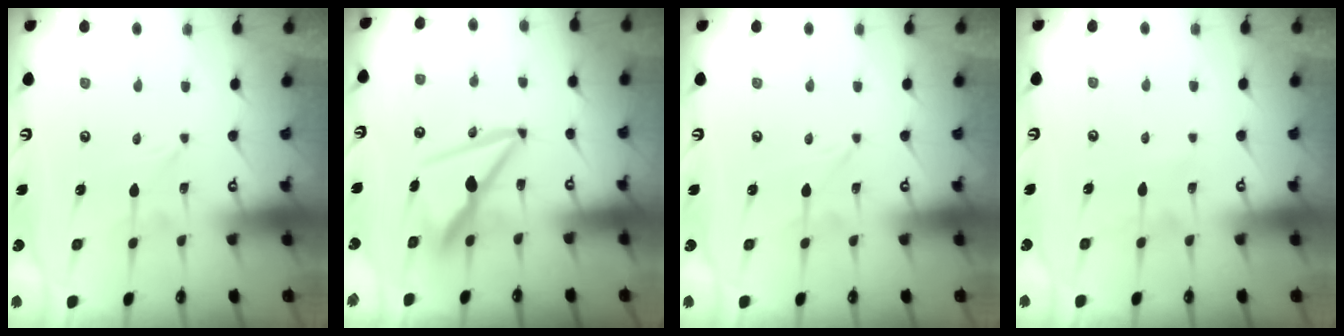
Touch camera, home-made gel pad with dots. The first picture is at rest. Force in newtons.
{"total": 9.9, "press": 9.8, "slide": 1.0}
{"total": 0.0}
{"total": 3.5, "press": 3.4, "slide": 0.3}